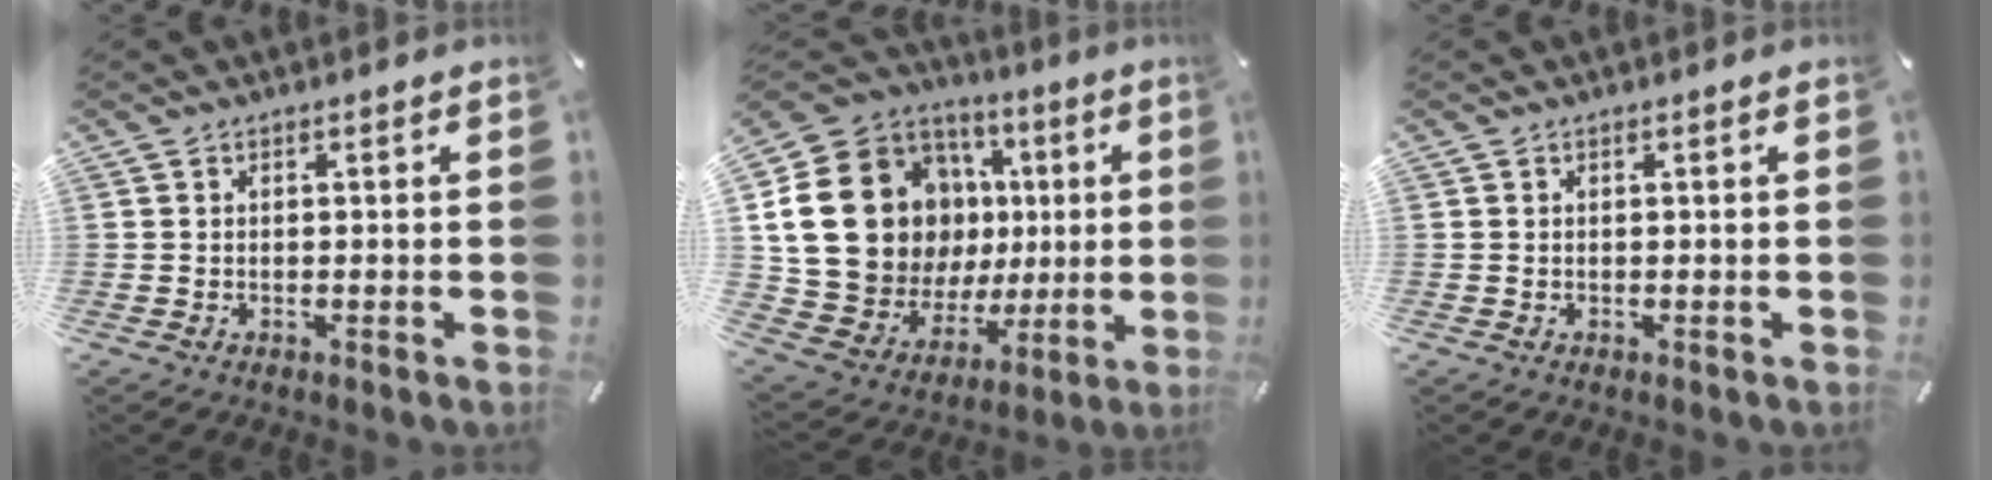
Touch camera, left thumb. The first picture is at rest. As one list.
[{"total": 23.4, "force": [5.6, 18.5, 13.2], "torque": [-0.258, -0.040, 0.126]}, {"total": 0.0}]